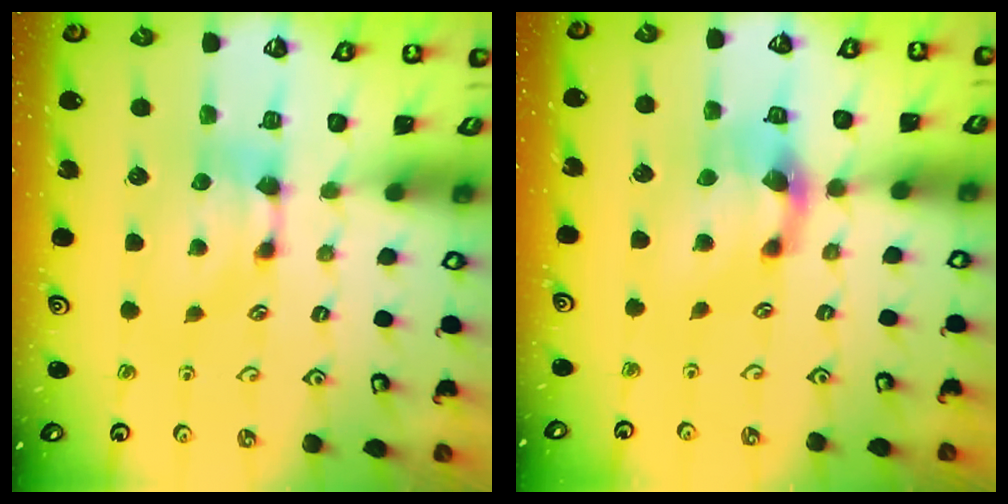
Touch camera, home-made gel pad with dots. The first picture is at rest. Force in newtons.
{"total": 3.1, "press": 2.6, "slide": 1.8}